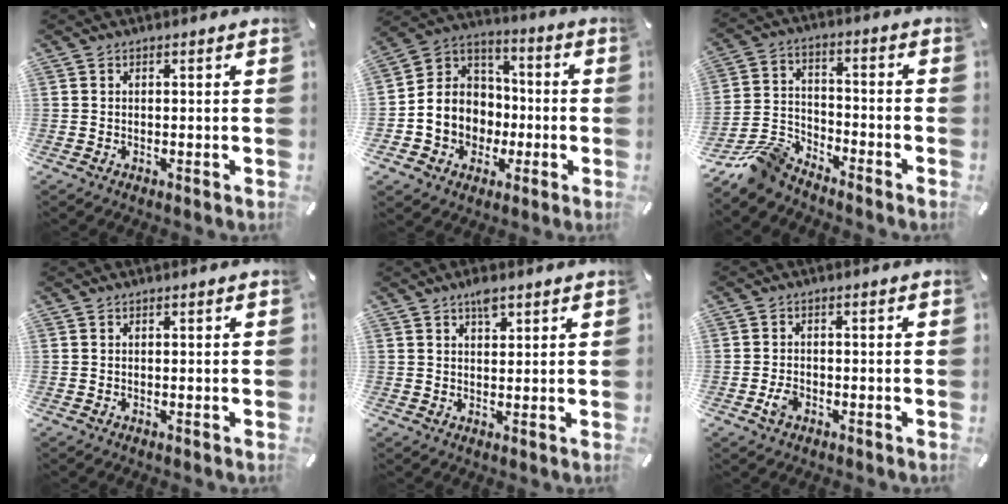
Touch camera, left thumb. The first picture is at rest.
{"total": 11.3, "force": [-3.2, 10.6, 2.0], "torque": [-0.050, 0.008, -0.054]}
{"total": 10.8, "force": [-9.6, 3.7, 3.3], "torque": [-0.064, 0.046, -0.186]}
{"total": 0.0}
{"total": 3.6, "force": [2.2, 1.8, 2.2], "torque": [-0.033, -0.004, 0.036]}
{"total": 3.0, "force": [-1.4, 2.0, 1.7], "torque": [-0.036, 0.004, -0.025]}